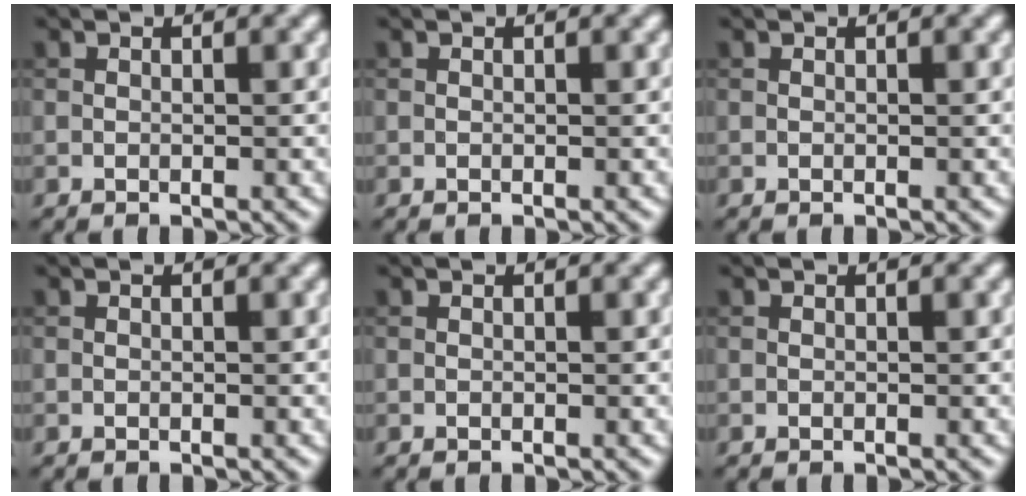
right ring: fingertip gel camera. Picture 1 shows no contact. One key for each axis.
{"total": 0.0}
{"total": 0.0}
{"total": 0.0}
{"total": 0.0}
{"total": 0.0}